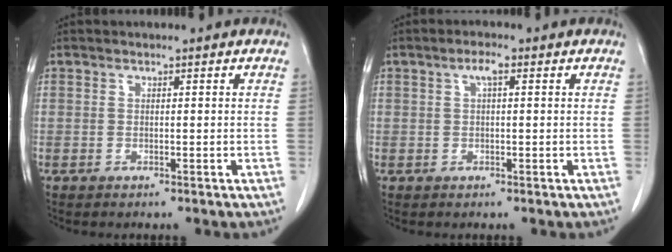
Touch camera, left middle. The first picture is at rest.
{"total": 1.8, "force": [0.6, 0.5, 1.6], "torque": [-0.029, 0.009, 0.010]}